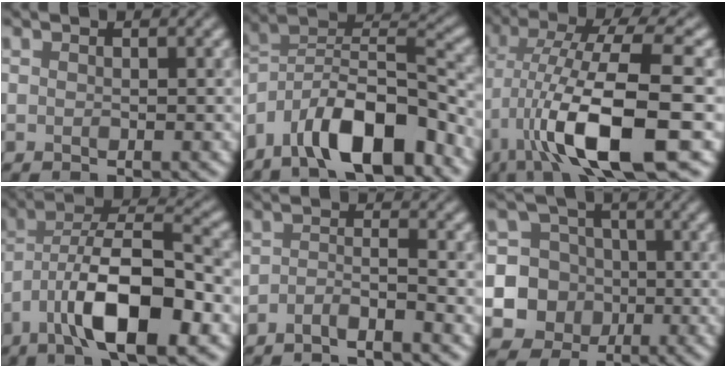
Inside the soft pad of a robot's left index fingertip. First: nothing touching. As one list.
[{"total": 10.9, "force": [-6.7, 4.0, 7.6], "torque": [-0.107, 0.015, -0.132]}, {"total": 11.7, "force": [-2.9, 3.0, 11.0], "torque": [-0.197, 0.007, -0.051]}, {"total": 10.6, "force": [-4.3, 3.4, 9.0], "torque": [-0.151, 0.018, -0.079]}, {"total": 2.0, "force": [-1.5, 0.3, 1.2], "torque": [-0.023, 0.000, -0.034]}, {"total": 11.5, "force": [-2.4, 11.0, 2.6], "torque": [-0.073, -0.003, -0.055]}]